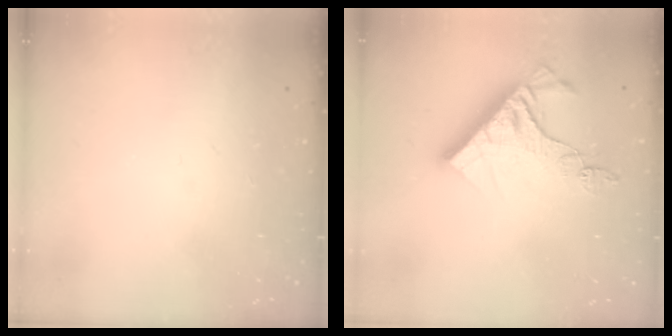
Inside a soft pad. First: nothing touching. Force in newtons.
{"total": 11.8, "press": 11.8, "slide": 1.1}